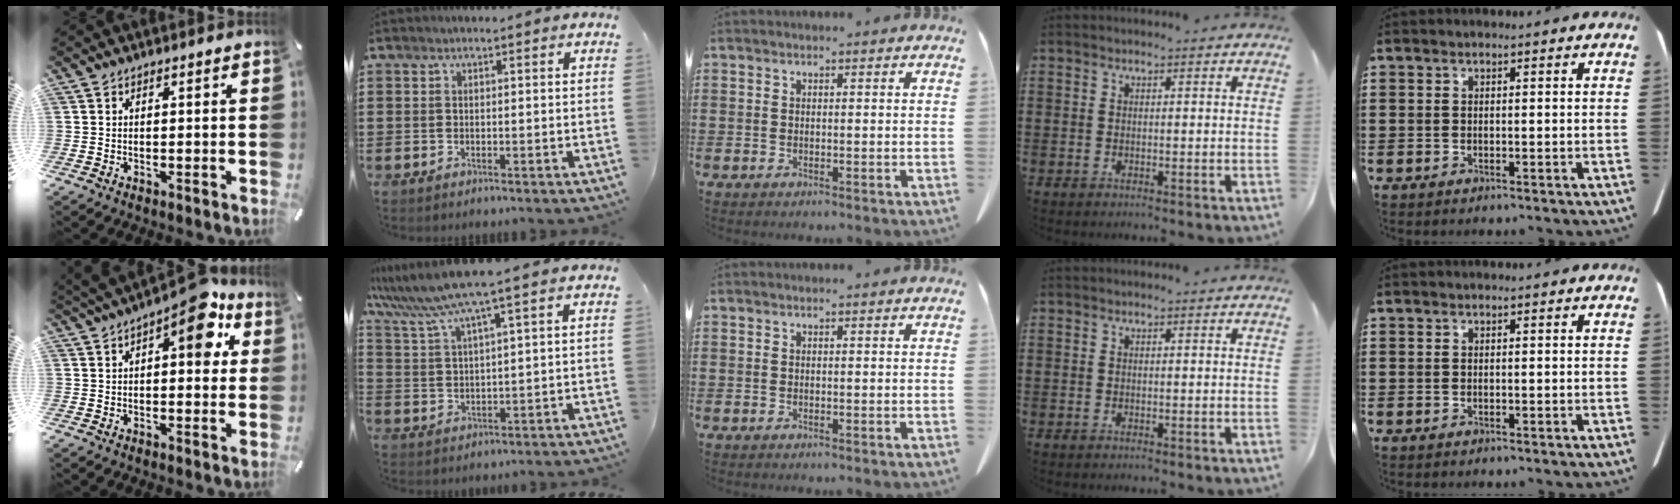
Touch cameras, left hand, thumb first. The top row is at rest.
{"thumb": {"total": 11.1, "force": [5.3, 4.6, 8.5], "torque": [-0.104, -0.029, 0.084]}, "index": {"total": 7.4, "force": [5.6, -0.6, 4.8], "torque": [-0.118, -0.030, 0.094]}}